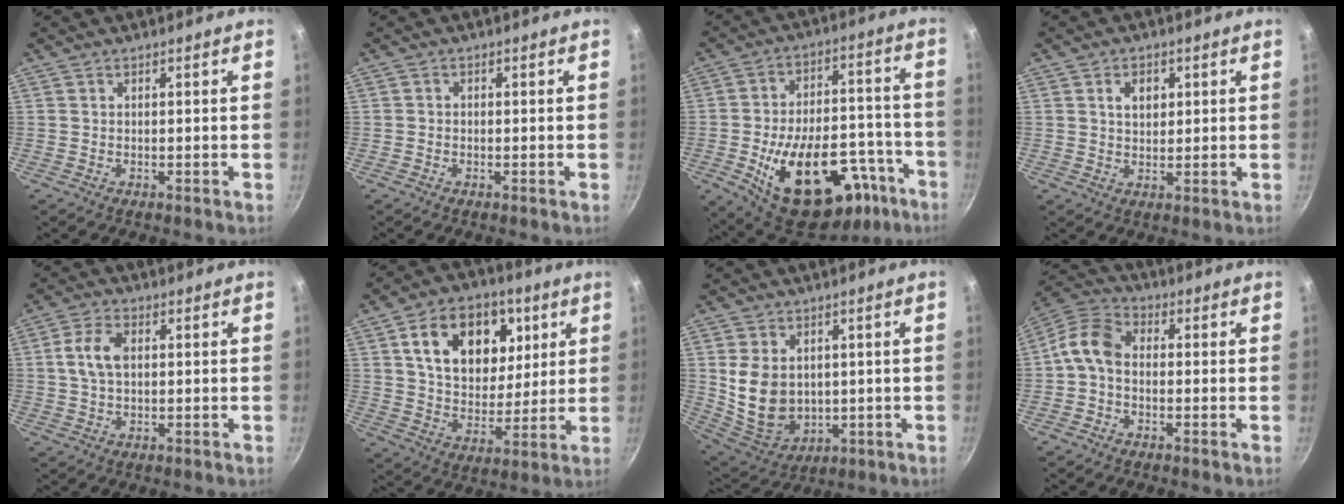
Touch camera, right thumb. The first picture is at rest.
{"total": 0.7, "force": [-0.4, 0.5, 0.3], "torque": [-0.007, 0.003, -0.008]}
{"total": 29.1, "force": [-13.1, 15.8, 20.6], "torque": [-0.261, 0.055, -0.169]}
{"total": 4.2, "force": [1.3, 3.0, 2.7], "torque": [-0.027, -0.004, 0.023]}
{"total": 6.4, "force": [0.9, 3.8, 5.1], "torque": [-0.100, 0.011, 0.012]}
{"total": 19.0, "force": [6.7, 13.2, 11.8], "torque": [-0.155, -0.015, 0.105]}
{"total": 12.0, "force": [1.2, 9.1, 7.7], "torque": [-0.122, -0.023, 0.047]}
{"total": 7.1, "force": [-1.1, 5.1, 4.9], "torque": [-0.097, 0.033, -0.038]}